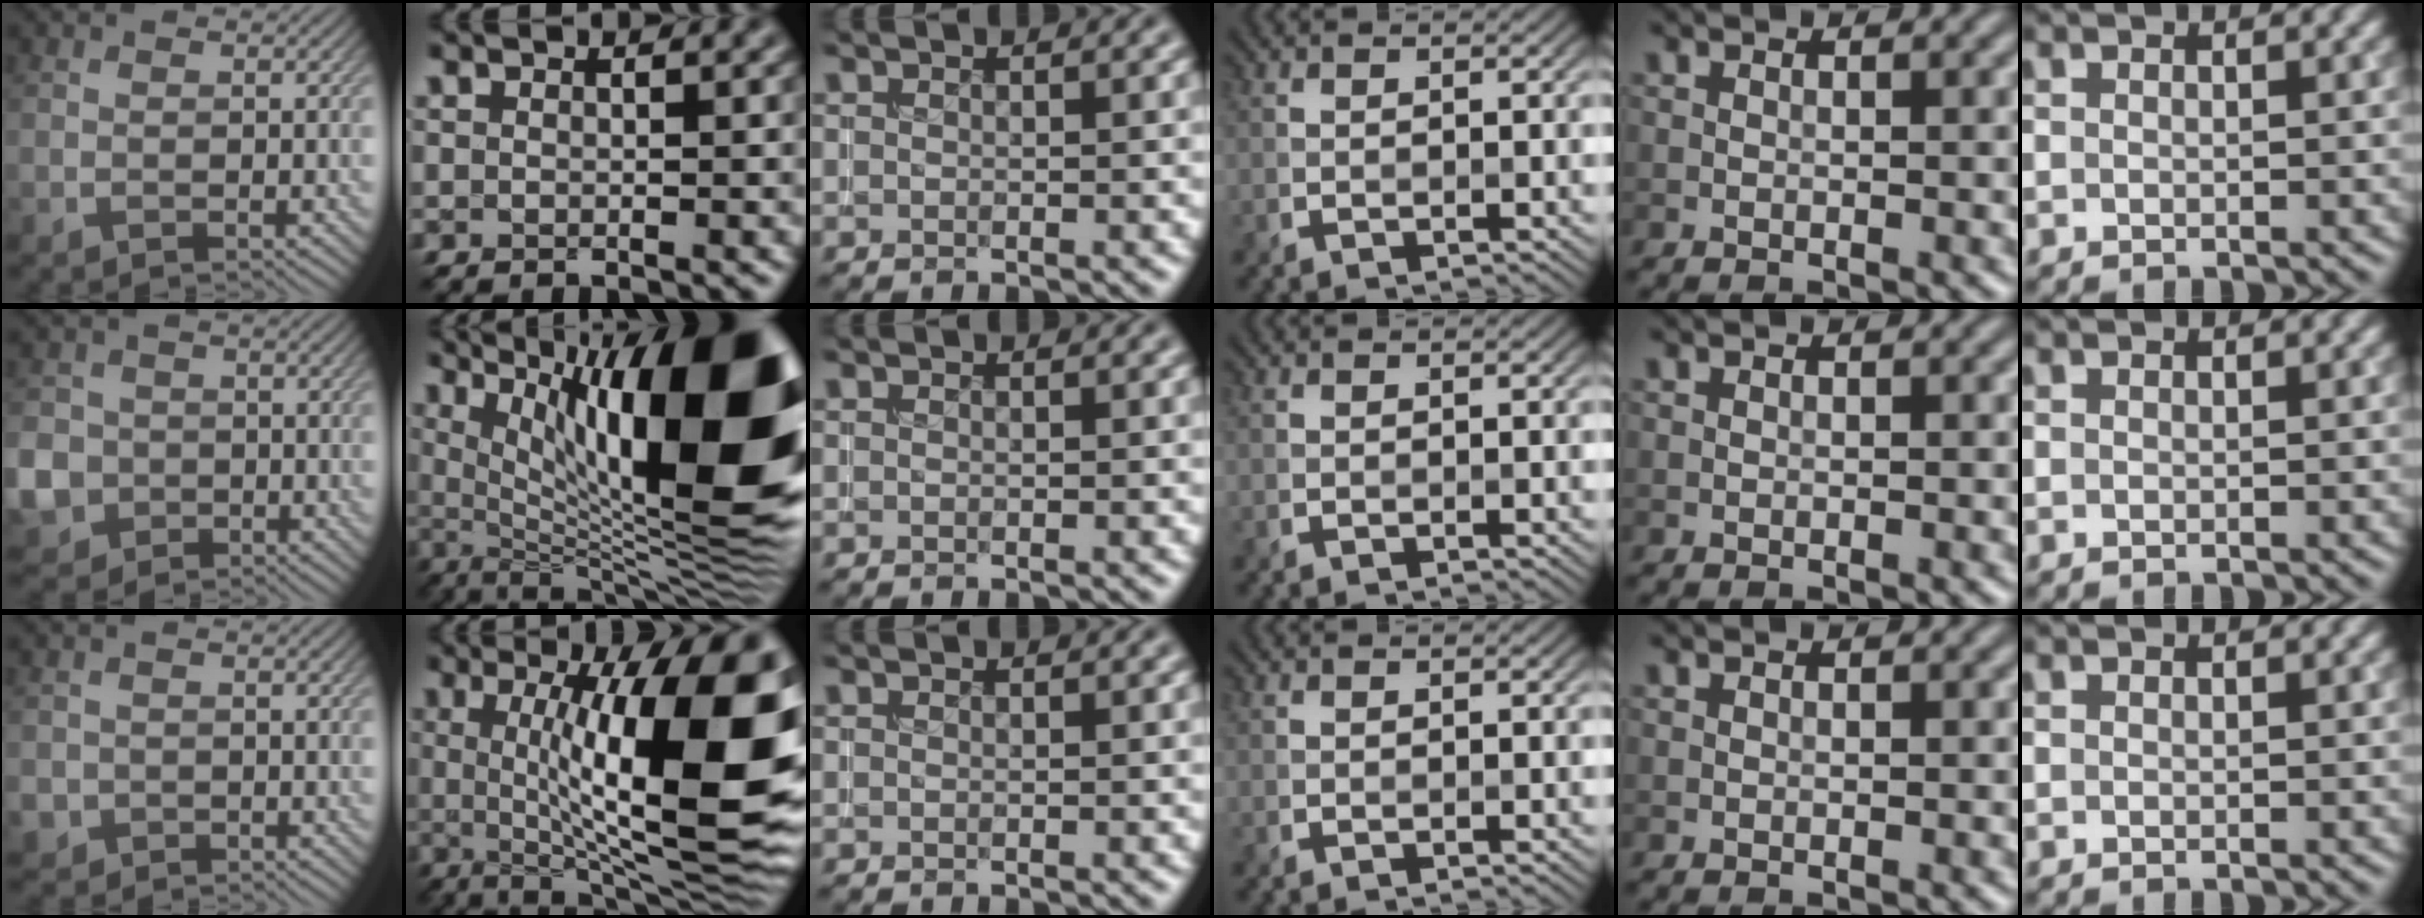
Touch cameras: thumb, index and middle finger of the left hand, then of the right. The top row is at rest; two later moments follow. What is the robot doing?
{"motion": "insert", "object": "coin"}